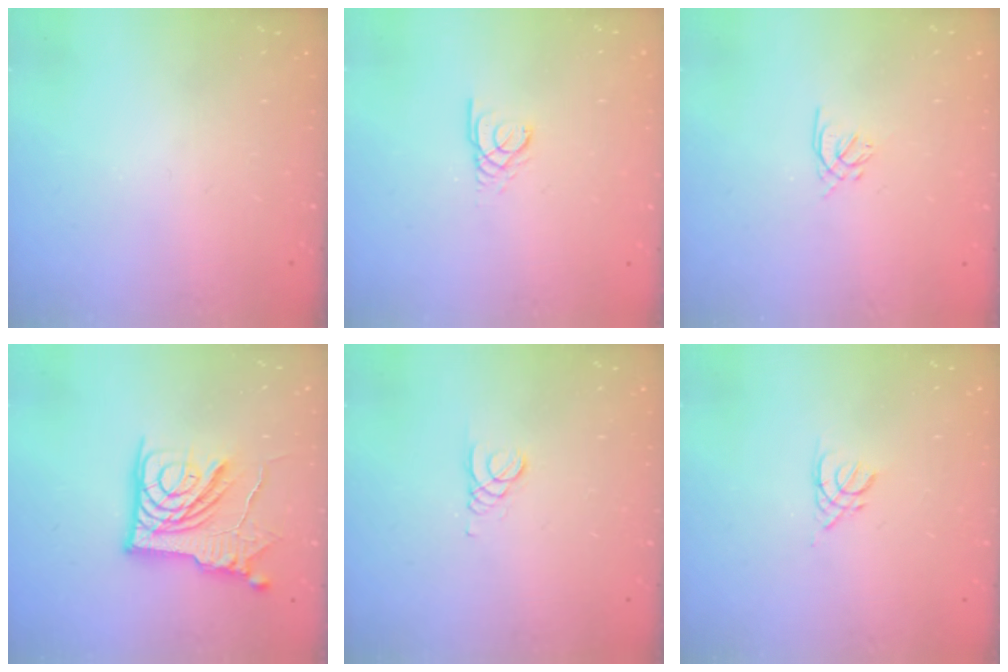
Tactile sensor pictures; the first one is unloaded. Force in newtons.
{"total": 2.4, "press": 2.4, "slide": 0.3}
{"total": 1.4, "press": 1.3, "slide": 0.5}
{"total": 14.2, "press": 14.1, "slide": 1.1}
{"total": 0.7, "press": 0.7, "slide": 0.1}
{"total": 2.5, "press": 2.5, "slide": 0.6}